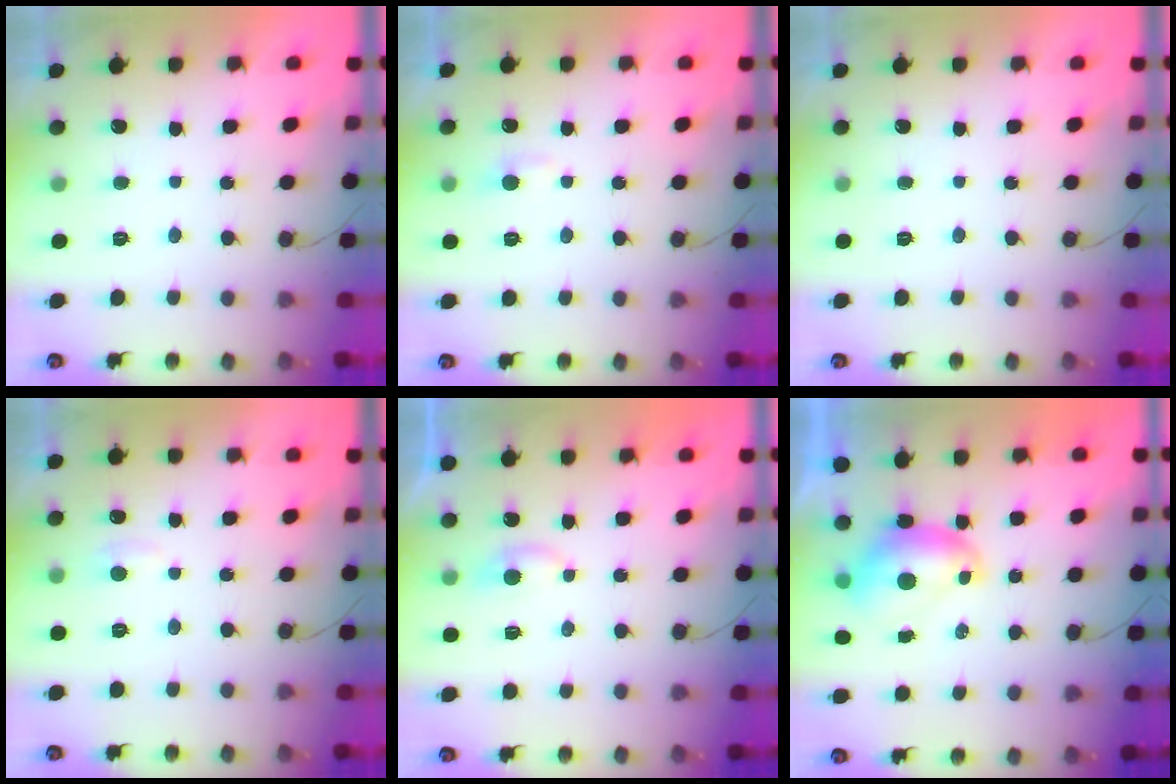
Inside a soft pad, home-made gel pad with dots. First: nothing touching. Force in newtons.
{"total": 3.7, "press": 3.6, "slide": 0.5}
{"total": 0.0}
{"total": 3.9, "press": 3.8, "slide": 0.4}
{"total": 3.1, "press": 3.1, "slide": 0.5}
{"total": 8.0, "press": 8.0, "slide": 0.3}